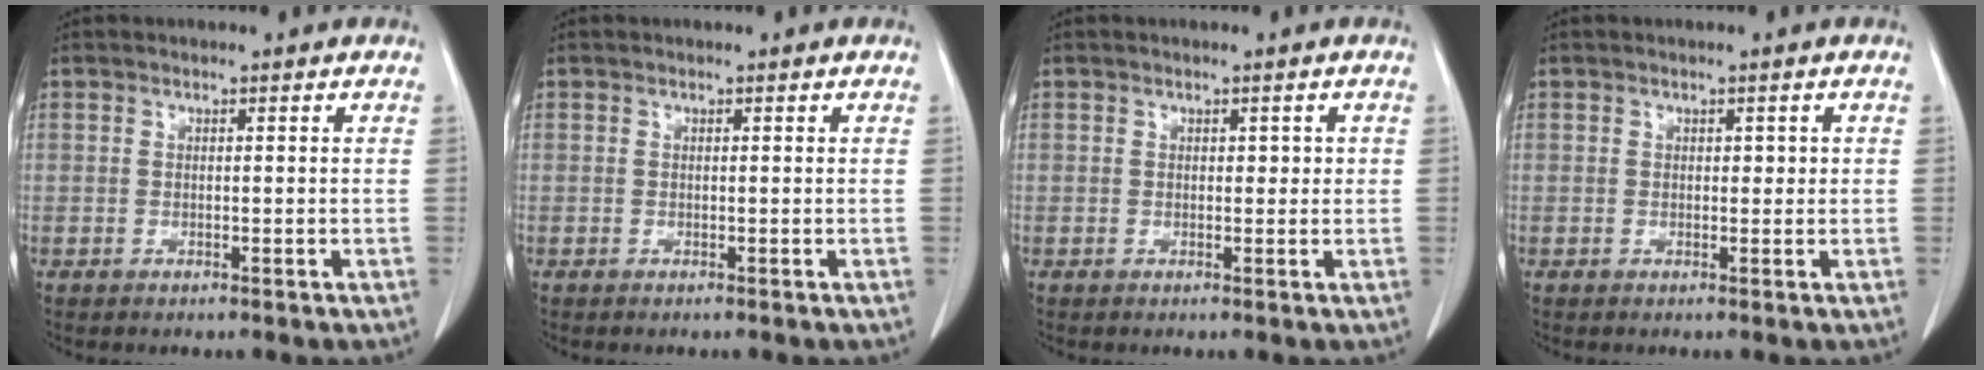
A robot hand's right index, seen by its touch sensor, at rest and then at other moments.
{"total": 0.0}
{"total": 1.3, "force": [0.2, 1.0, 0.9], "torque": [-0.008, 0.007, 0.003]}
{"total": 1.1, "force": [0.2, 0.8, 0.7], "torque": [-0.007, 0.004, 0.003]}